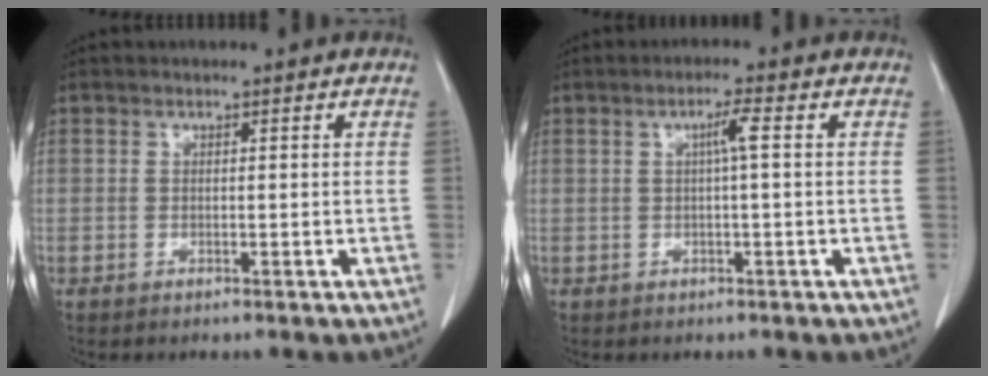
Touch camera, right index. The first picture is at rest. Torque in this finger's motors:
{"motor_torque": [0.32, -0.06, 0.17, 0.06]}